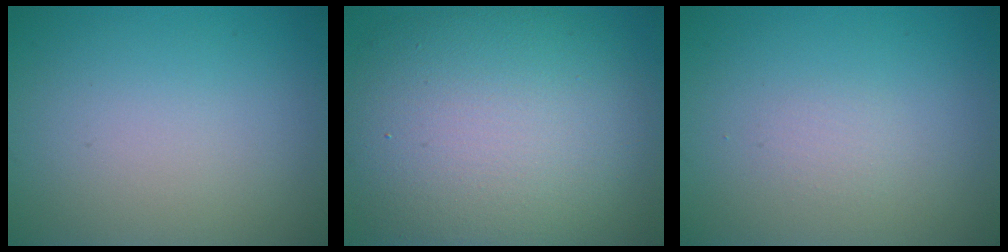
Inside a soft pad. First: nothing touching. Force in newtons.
{"total": 13.0, "press": 13.0, "slide": 0.9}
{"total": 0.8, "press": 0.8, "slide": 0.0}